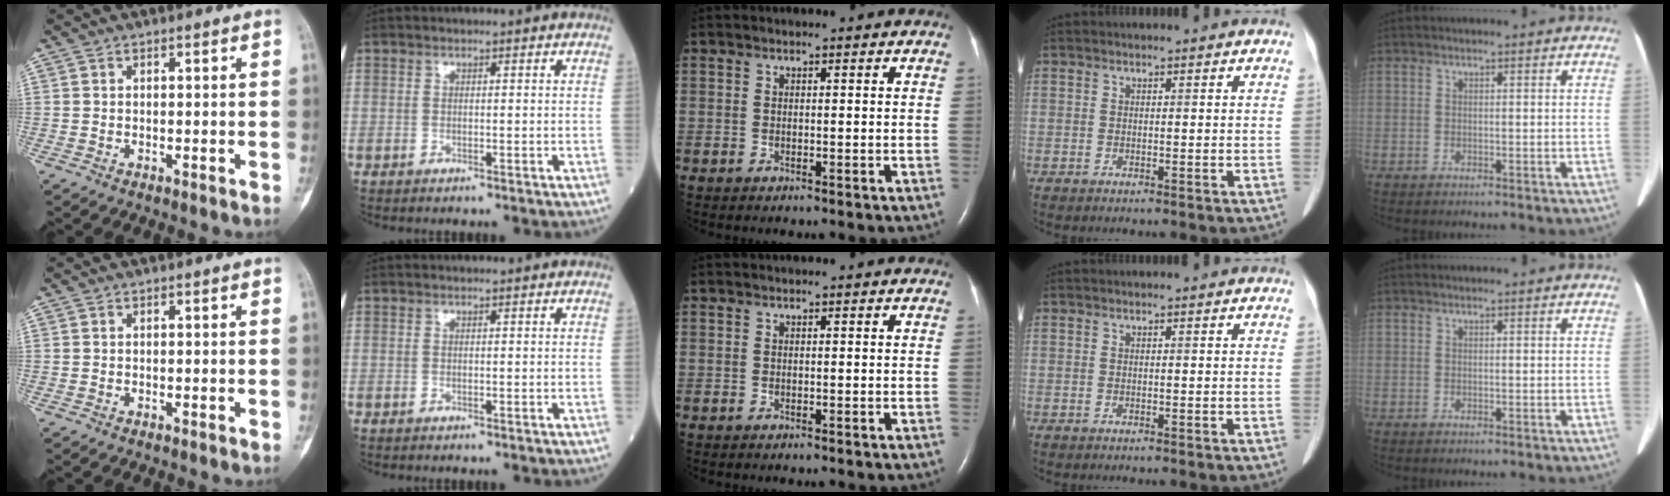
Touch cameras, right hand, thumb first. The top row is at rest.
{}